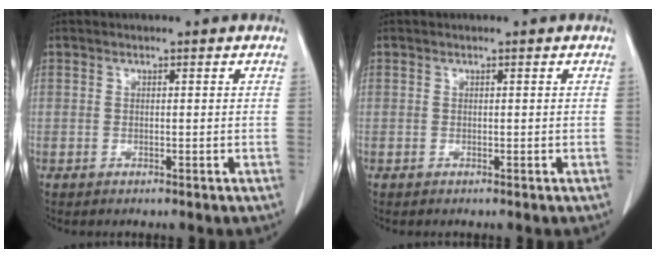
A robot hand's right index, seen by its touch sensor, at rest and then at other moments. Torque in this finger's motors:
{"motor_torque": [-0.03, 0.01, 0.00, 0.00]}